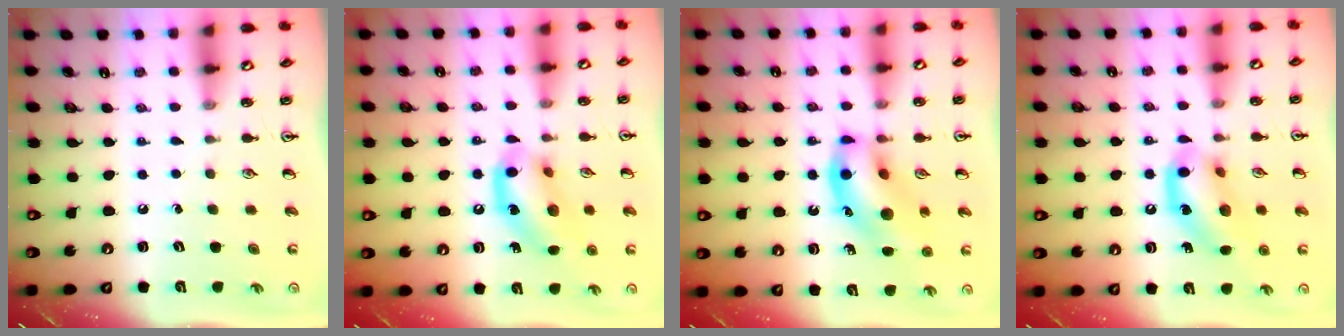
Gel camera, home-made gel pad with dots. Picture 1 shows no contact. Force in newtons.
{"total": 13.2, "press": 12.9, "slide": 2.8}
{"total": 15.1, "press": 14.7, "slide": 3.4}
{"total": 13.2, "press": 12.9, "slide": 2.8}